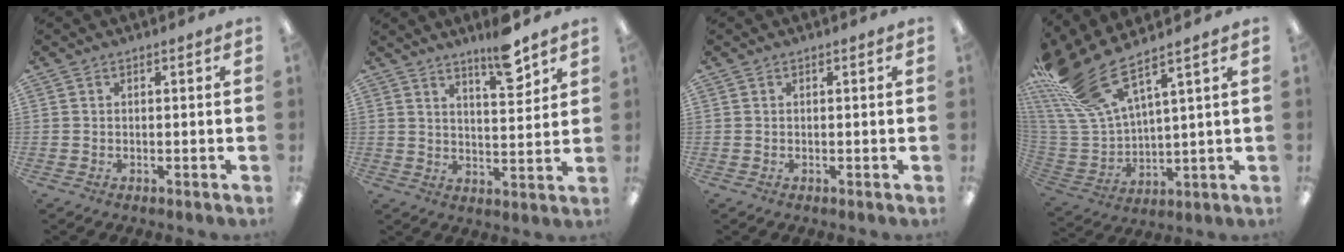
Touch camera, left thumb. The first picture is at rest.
{"total": 9.2, "force": [6.9, 2.1, 5.7], "torque": [-0.072, -0.045, 0.110]}
{"total": 0.0}
{"total": 17.2, "force": [12.6, 5.2, 10.4], "torque": [-0.235, -0.079, 0.230]}